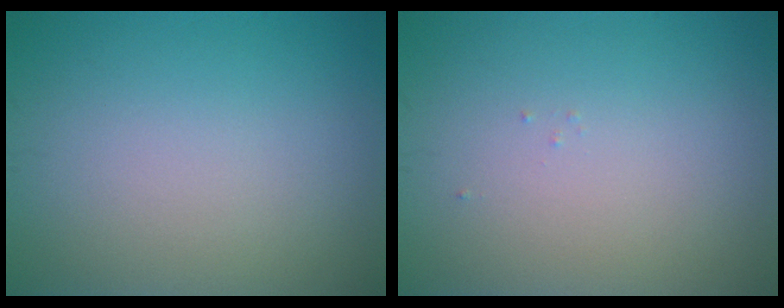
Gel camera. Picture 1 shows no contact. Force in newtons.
{"total": 0.0}